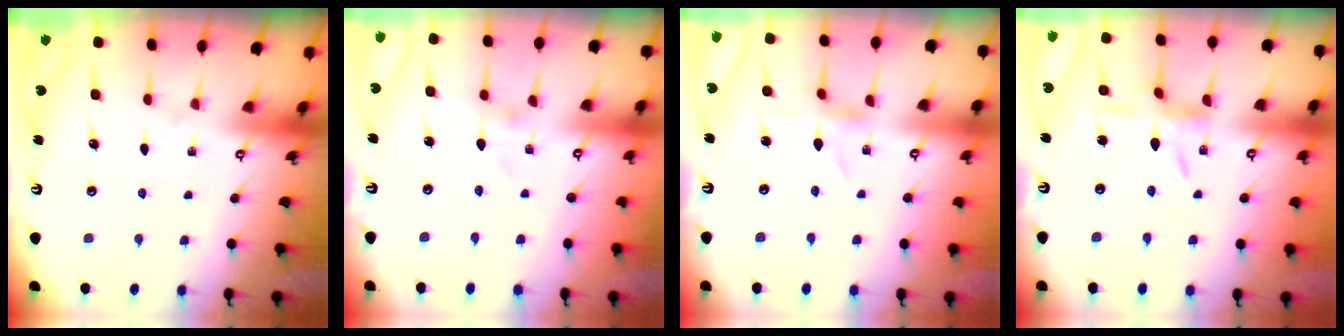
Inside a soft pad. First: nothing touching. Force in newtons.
{"total": 0.9, "press": 0.9, "slide": 0.0}
{"total": 0.8, "press": 0.8, "slide": 0.2}
{"total": 2.4, "press": 2.4, "slide": 0.3}